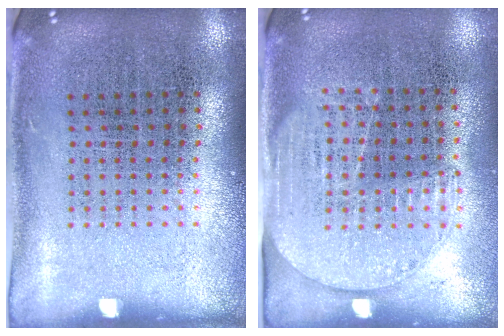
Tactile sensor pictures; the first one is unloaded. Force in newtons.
{"total": 1.5, "press": 1.2, "slide": 0.9}